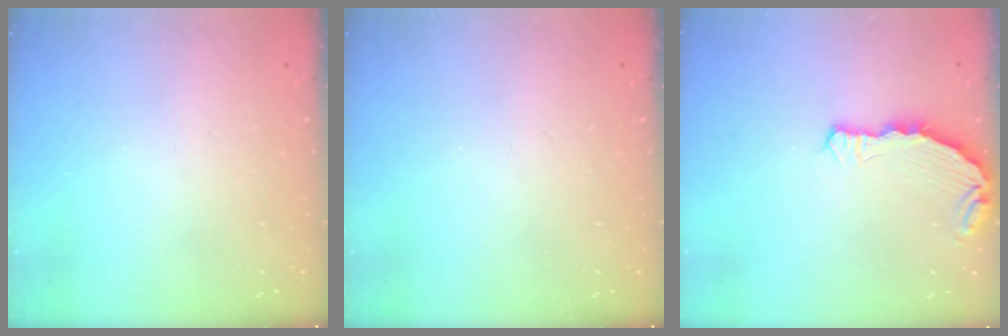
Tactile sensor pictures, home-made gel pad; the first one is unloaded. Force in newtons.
{"total": 0.0}
{"total": 7.3, "press": 5.8, "slide": 4.4}